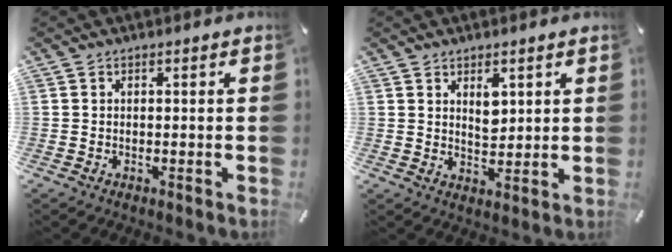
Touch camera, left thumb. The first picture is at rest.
{"total": 4.6, "force": [2.4, 3.0, 2.6], "torque": [-0.029, -0.012, 0.037]}